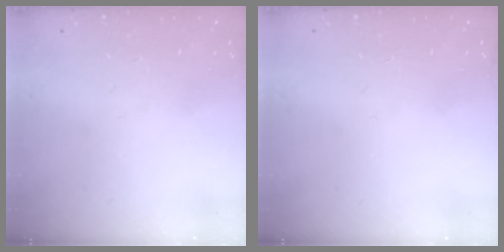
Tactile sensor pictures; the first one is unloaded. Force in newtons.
{"total": 0.0}